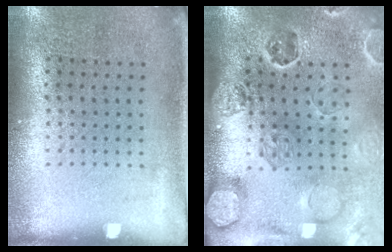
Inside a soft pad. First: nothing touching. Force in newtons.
{"total": 2.7, "press": 2.7, "slide": 0.3}